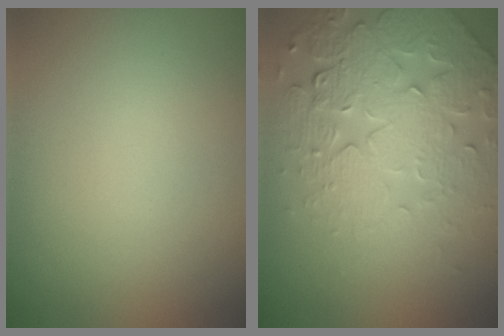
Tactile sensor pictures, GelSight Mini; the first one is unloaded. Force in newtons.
{"total": 8.0, "press": 5.7, "slide": 5.5}